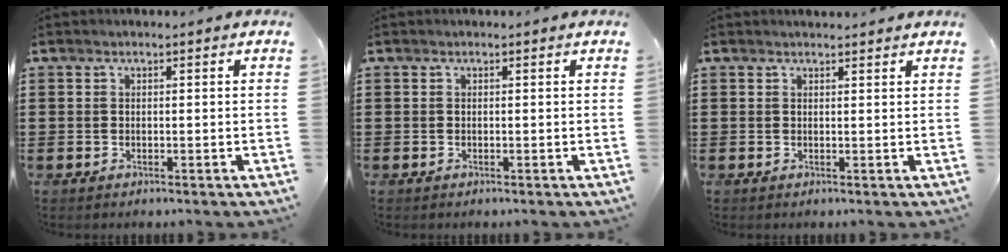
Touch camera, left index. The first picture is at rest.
{"total": 0.0}
{"total": 1.0, "force": [1.0, 0.1, 0.1], "torque": [-0.004, -0.001, 0.020]}